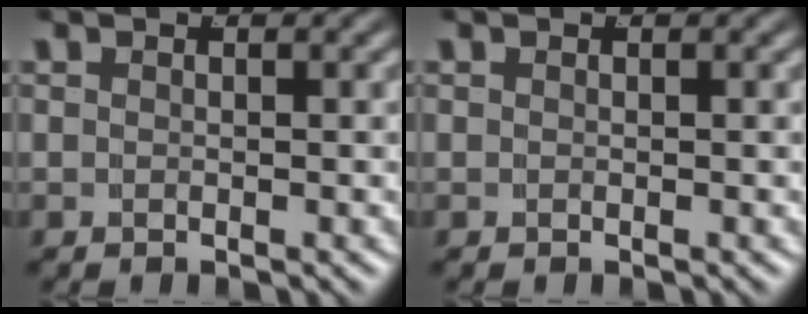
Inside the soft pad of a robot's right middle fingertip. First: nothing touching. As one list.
[{"total": 0.0}]